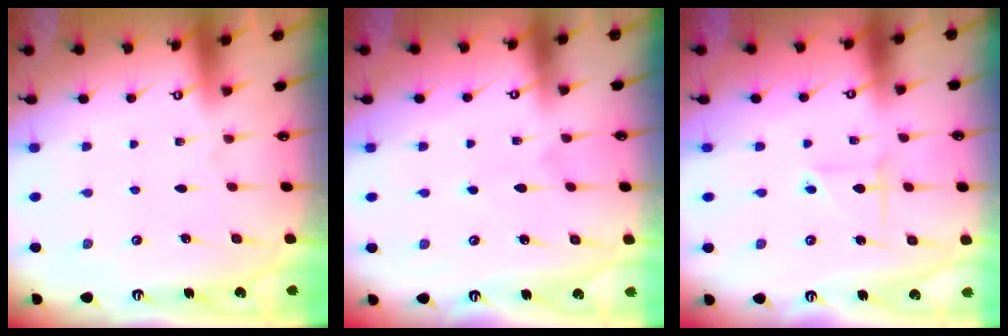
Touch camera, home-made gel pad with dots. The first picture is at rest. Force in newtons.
{"total": 3.6, "press": 3.6, "slide": 0.3}
{"total": 2.7, "press": 2.7, "slide": 0.3}